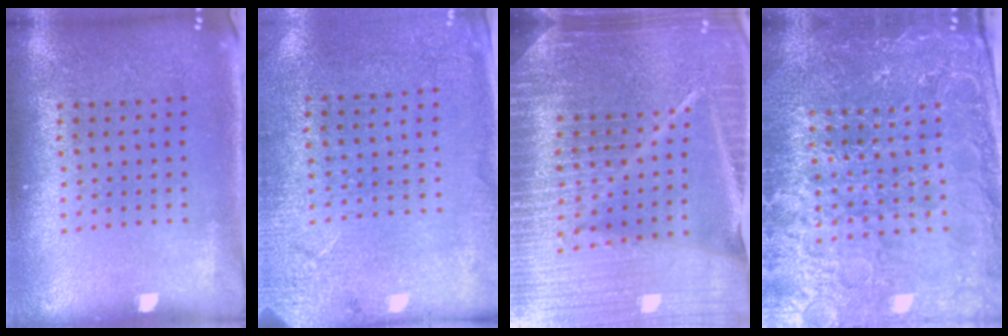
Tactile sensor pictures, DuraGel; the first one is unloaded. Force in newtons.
{"total": 2.6, "press": 2.3, "slide": 1.0}
{"total": 6.3, "press": 5.5, "slide": 3.1}
{"total": 4.8, "press": 4.5, "slide": 1.6}